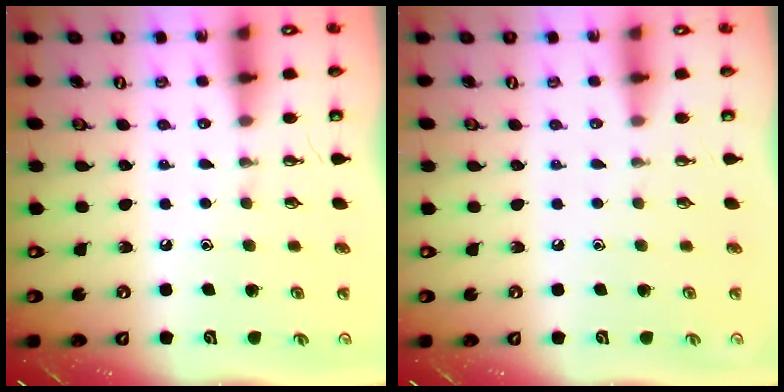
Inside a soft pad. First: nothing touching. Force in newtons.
{"total": 0.0}